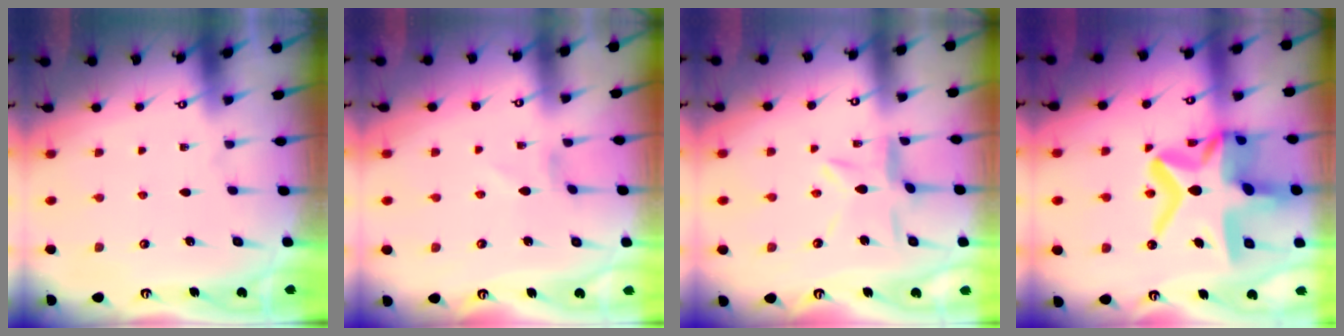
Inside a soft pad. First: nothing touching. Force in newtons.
{"total": 0.5, "press": 0.5, "slide": 0.1}
{"total": 6.1, "press": 6.1, "slide": 0.5}
{"total": 23.5, "press": 23.3, "slide": 2.5}